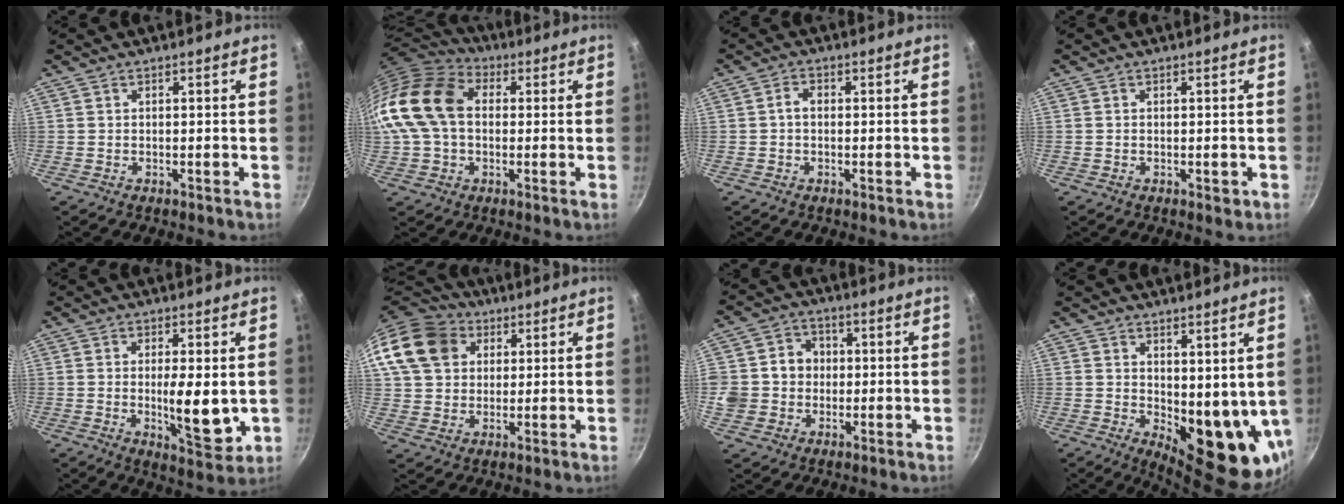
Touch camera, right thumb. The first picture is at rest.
{"total": 19.1, "force": [1.4, 13.7, 13.2], "torque": [-0.253, 0.038, 0.012]}
{"total": 2.0, "force": [-0.1, 1.4, 1.5], "torque": [-0.024, 0.009, -0.004]}
{"total": 1.2, "force": [-0.3, 0.7, 0.9], "torque": [-0.012, -0.001, -0.004]}
{"total": 9.4, "force": [-0.3, 3.1, 8.9], "torque": [-0.132, -0.021, 0.004]}
{"total": 16.1, "force": [5.5, 12.7, 8.1], "torque": [-0.142, 0.018, 0.093]}
{"total": 8.6, "force": [0.1, 8.1, 2.9], "torque": [-0.017, 0.009, -0.006]}
{"total": 13.0, "force": [2.4, 6.4, 11.1], "torque": [-0.115, -0.045, 0.048]}